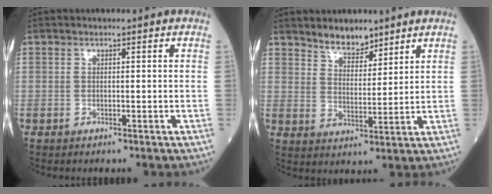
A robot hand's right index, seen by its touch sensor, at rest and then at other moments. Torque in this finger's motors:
{"motor_torque": [-0.14, 0.33, 0.02, 0.04]}